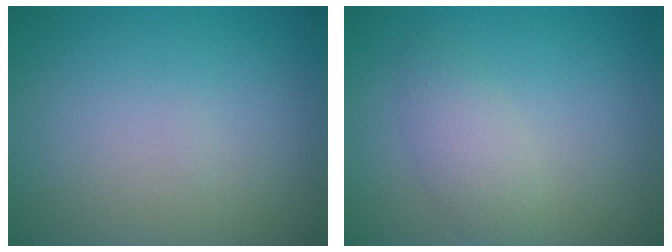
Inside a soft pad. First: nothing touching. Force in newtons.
{"total": 2.3, "press": 2.3, "slide": 0.1}